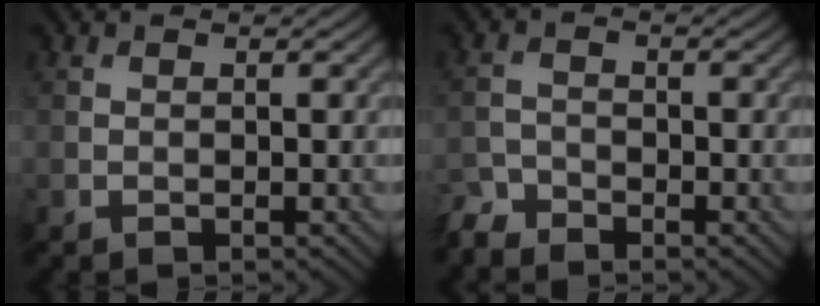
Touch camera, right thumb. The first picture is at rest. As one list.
[{"total": 2.7, "force": [-2.6, 0.8, 0.2], "torque": [-0.008, -0.003, -0.062]}]